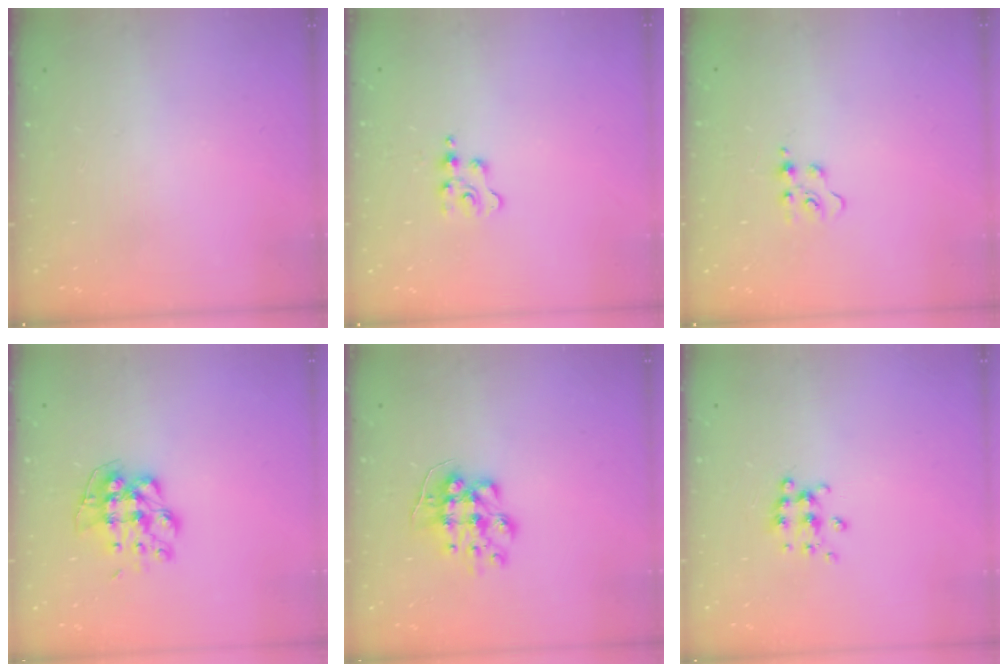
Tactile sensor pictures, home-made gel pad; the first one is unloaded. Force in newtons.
{"total": 3.0, "press": 3.0, "slide": 0.5}
{"total": 4.4, "press": 4.3, "slide": 0.4}
{"total": 9.3, "press": 9.3, "slide": 0.8}
{"total": 8.8, "press": 8.7, "slide": 0.6}
{"total": 6.4, "press": 6.4, "slide": 0.6}